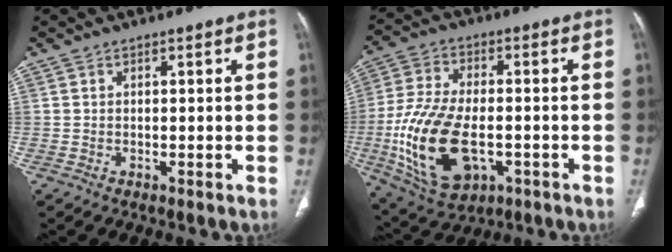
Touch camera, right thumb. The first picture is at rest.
{"total": 20.8, "force": [-5.0, 11.5, 16.6], "torque": [-0.328, -0.002, -0.064]}